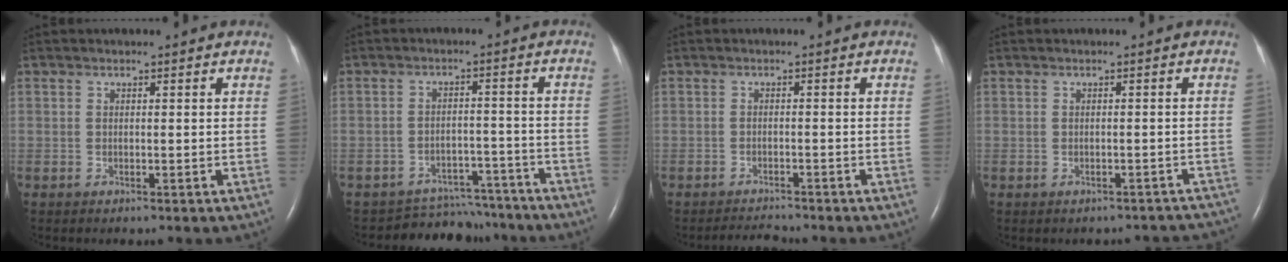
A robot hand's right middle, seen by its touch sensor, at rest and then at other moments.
{"total": 9.3, "force": [-8.7, 3.1, -0.6], "torque": [0.015, 0.027, -0.114]}
{"total": 2.5, "force": [-2.4, -0.3, -0.1], "torque": [-0.006, -0.017, -0.037]}
{"total": 6.3, "force": [-5.5, 2.9, 1.1], "torque": [-0.007, 0.015, -0.047]}